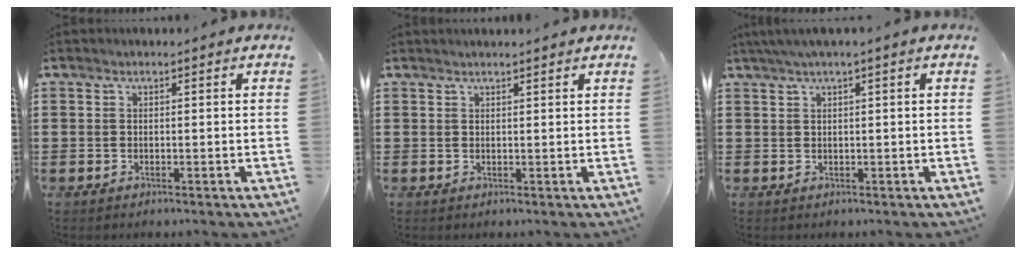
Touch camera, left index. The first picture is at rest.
{"total": 0.8, "force": [0.8, 0.0, 0.3], "torque": [-0.007, -0.001, 0.014]}
{"total": 1.7, "force": [0.5, -0.1, 1.6], "torque": [-0.027, -0.001, 0.009]}